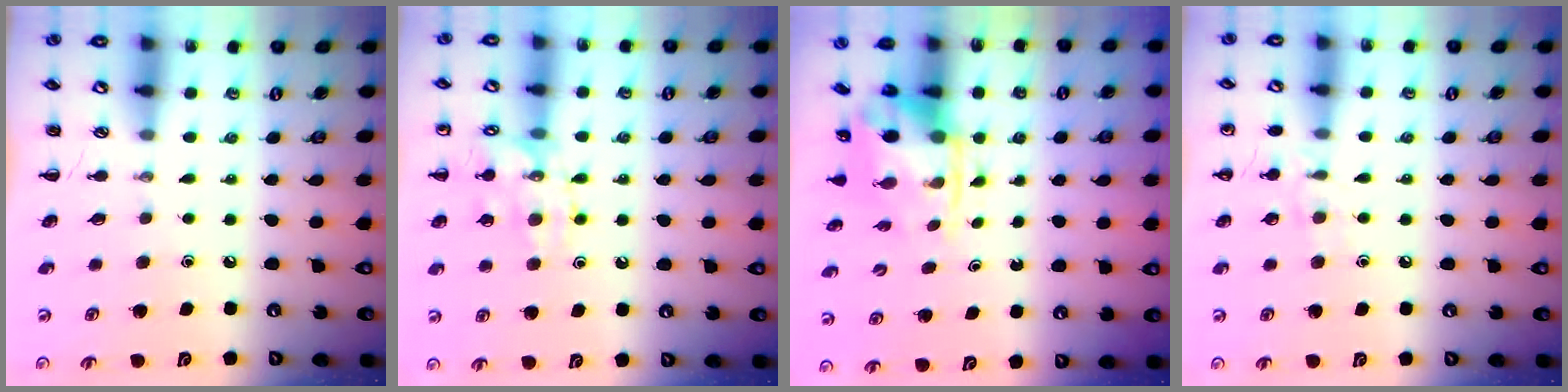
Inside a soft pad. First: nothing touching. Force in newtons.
{"total": 12.8, "press": 12.8, "slide": 0.8}
{"total": 3.8, "press": 3.7, "slide": 0.8}
{"total": 7.2, "press": 6.9, "slide": 2.0}